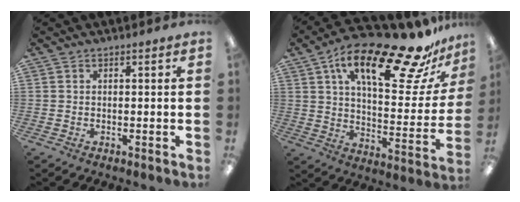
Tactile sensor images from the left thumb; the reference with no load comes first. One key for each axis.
{"total": 25.2, "fx": 16.2, "fy": 8.0, "fz": 17.5, "tx": -0.263, "ty": -0.097, "tz": 0.259}